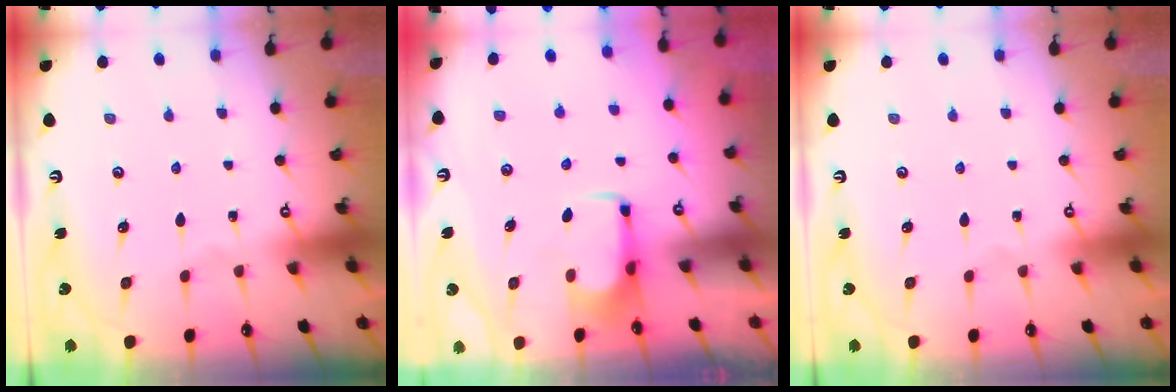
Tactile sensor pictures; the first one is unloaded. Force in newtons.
{"total": 2.1, "press": 2.1, "slide": 0.5}
{"total": 0.0}